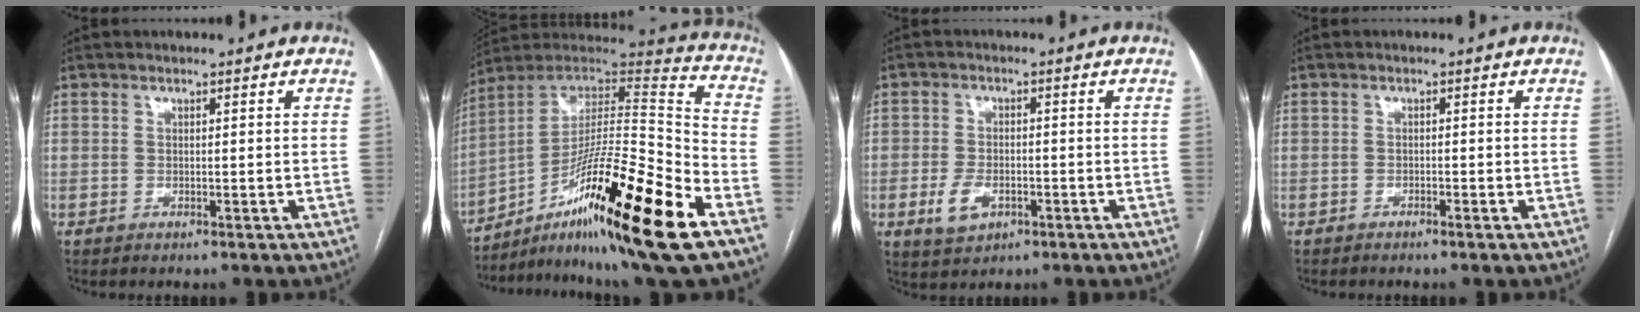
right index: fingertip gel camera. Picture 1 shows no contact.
{"total": 25.5, "force": [-13.3, 1.1, 21.7], "torque": [-0.336, -0.012, -0.225]}
{"total": 5.0, "force": [-1.9, 3.4, 3.2], "torque": [-0.066, 0.000, -0.025]}
{"total": 0.8, "force": [-0.6, 0.0, 0.5], "torque": [-0.012, 0.000, -0.011]}